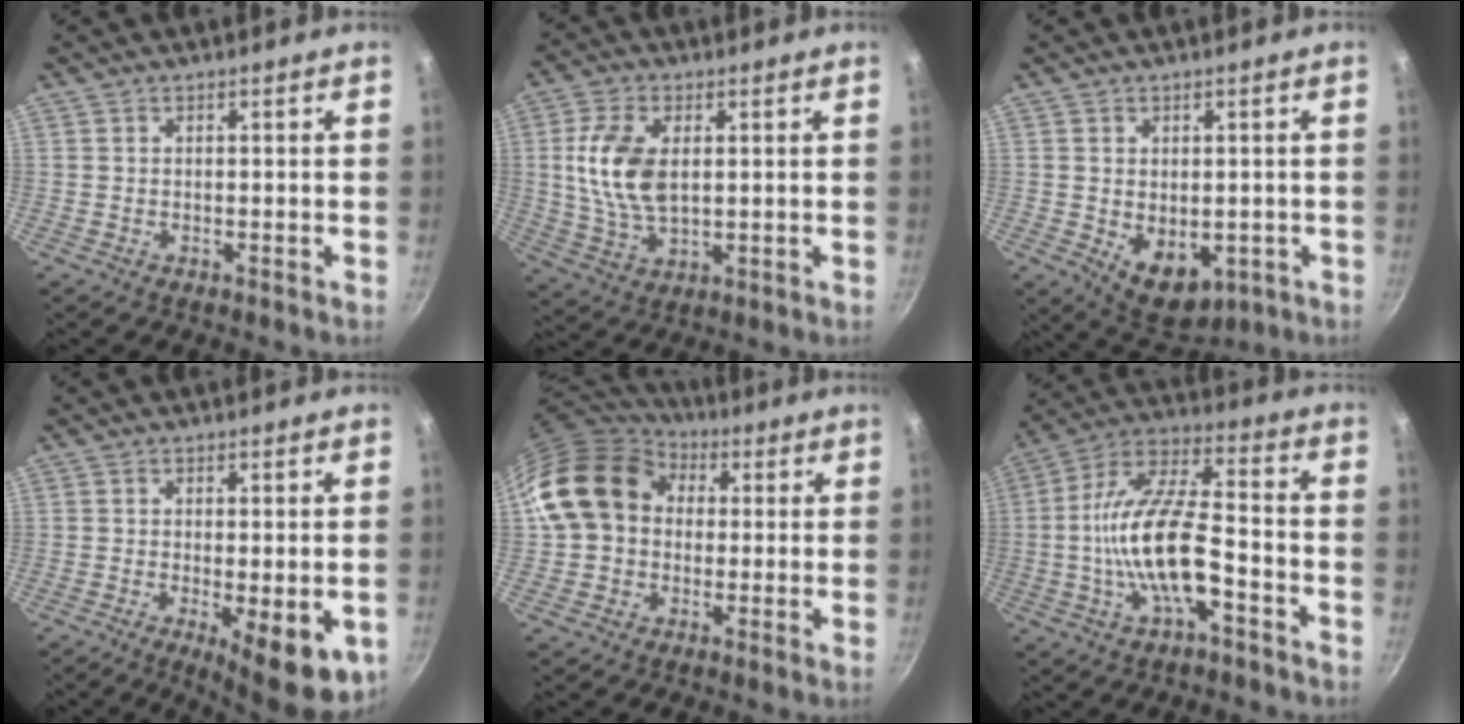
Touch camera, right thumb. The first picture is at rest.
{"total": 11.5, "force": [1.7, 6.6, 9.3], "torque": [-0.178, -0.006, 0.034]}
{"total": 8.7, "force": [-1.4, 5.9, 6.3], "torque": [-0.072, -0.011, -0.001]}
{"total": 10.7, "force": [-3.1, 3.3, 9.7], "torque": [-0.120, -0.008, -0.032]}
{"total": 16.6, "force": [3.1, 13.3, 9.5], "torque": [-0.153, 0.034, 0.044]}
{"total": 16.8, "force": [-4.8, 6.3, 14.8], "torque": [-0.273, 0.040, -0.103]}